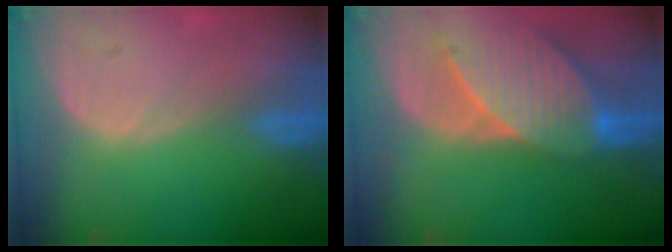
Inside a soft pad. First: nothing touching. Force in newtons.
{"total": 9.2, "press": 8.6, "slide": 3.4}